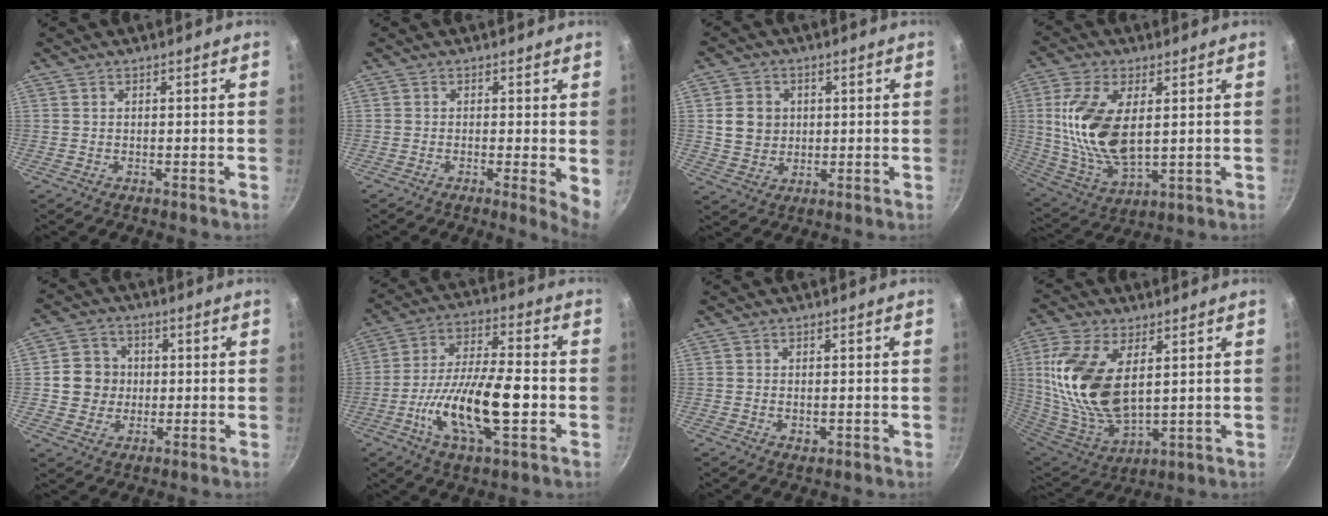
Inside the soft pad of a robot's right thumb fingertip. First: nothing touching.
{"total": 4.5, "force": [-0.2, 0.9, 4.4], "torque": [-0.054, -0.013, -0.005]}
{"total": 6.8, "force": [1.0, 6.0, 3.1], "torque": [-0.030, 0.001, 0.020]}
{"total": 16.0, "force": [2.6, 8.2, 13.5], "torque": [-0.261, -0.015, 0.059]}
{"total": 7.6, "force": [0.4, 7.2, 2.5], "torque": [-0.008, 0.010, 0.000]}
{"total": 17.4, "force": [-4.4, 6.4, 15.6], "torque": [-0.272, 0.028, -0.084]}
{"total": 1.7, "force": [-0.3, 1.1, 1.2], "torque": [-0.018, -0.002, -0.003]}
{"total": 19.6, "force": [4.6, 10.5, 15.9], "torque": [-0.321, -0.026, 0.099]}